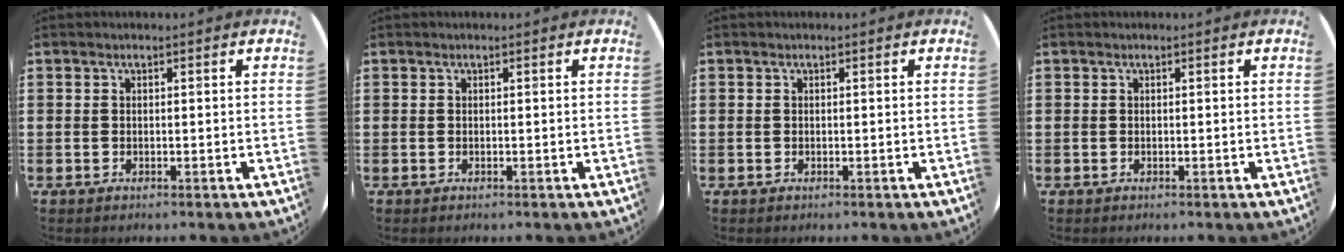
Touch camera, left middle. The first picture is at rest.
{"total": 0.0}
{"total": 0.0}
{"total": 0.0}